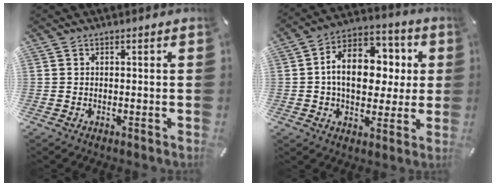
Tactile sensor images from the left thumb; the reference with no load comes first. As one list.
[{"total": 15.1, "force": [1.1, 10.8, 10.5], "torque": [-0.167, 0.000, 0.022]}]